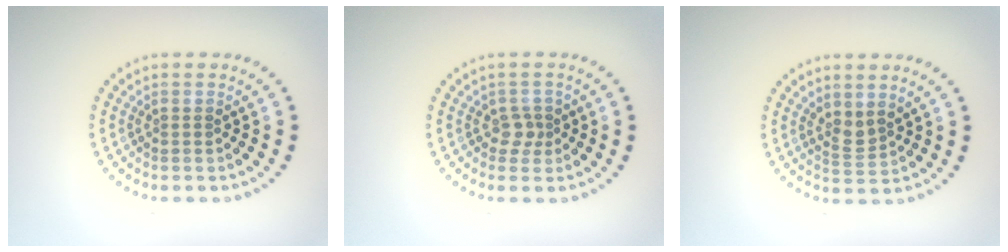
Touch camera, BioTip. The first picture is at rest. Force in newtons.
{"total": 1.4, "press": 1.2, "slide": 0.8}
{"total": 1.9, "press": 1.4, "slide": 1.2}